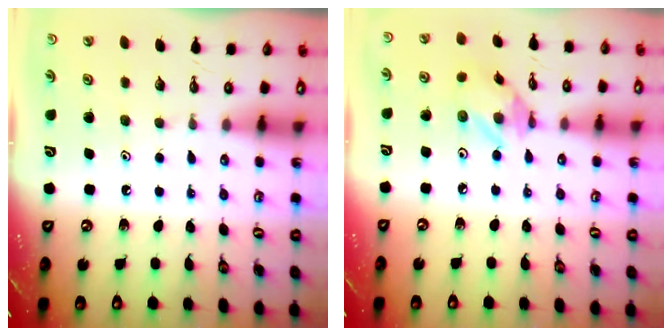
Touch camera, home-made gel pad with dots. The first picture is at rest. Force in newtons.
{"total": 6.7, "press": 6.6, "slide": 0.5}